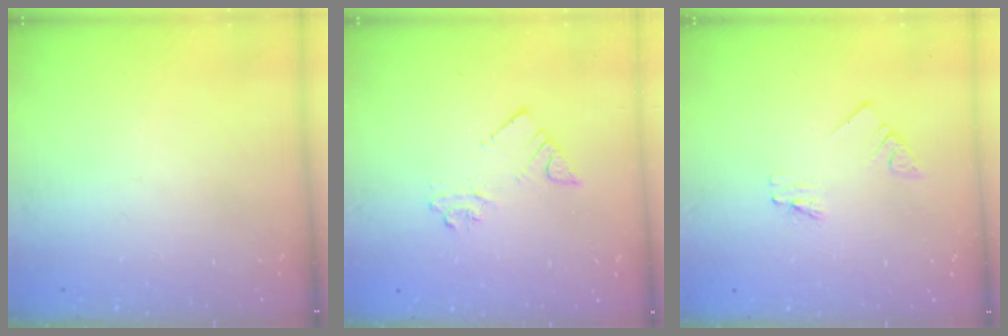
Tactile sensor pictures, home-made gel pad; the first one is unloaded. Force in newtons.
{"total": 3.2, "press": 3.2, "slide": 0.3}
{"total": 1.1, "press": 1.0, "slide": 0.1}